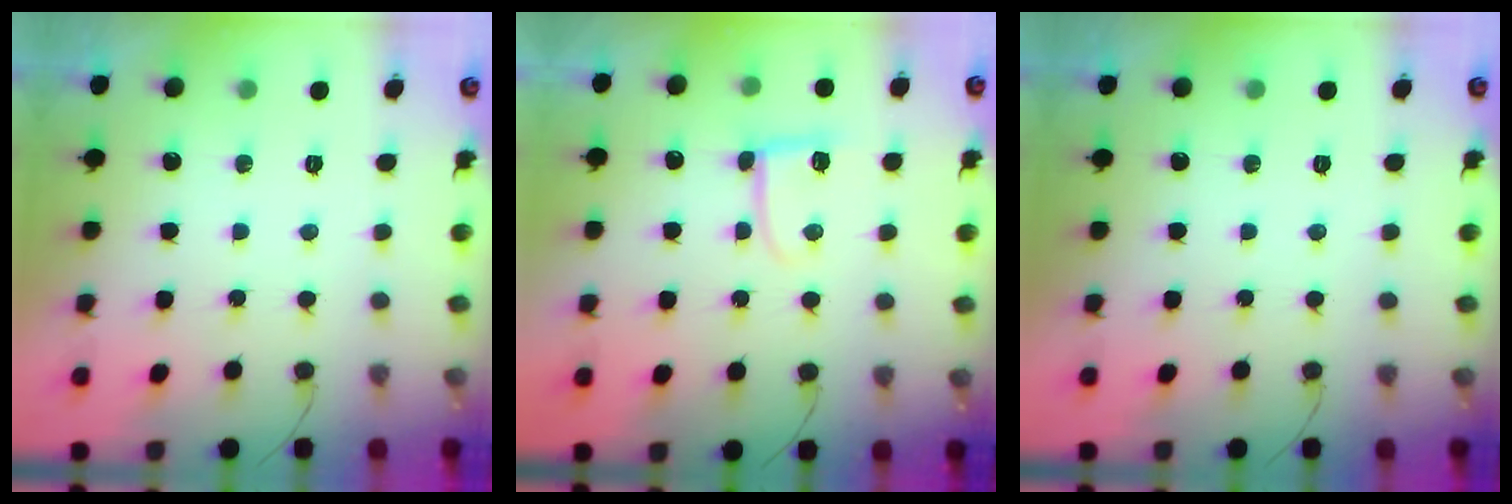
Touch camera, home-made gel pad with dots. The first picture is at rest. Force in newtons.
{"total": 5.6, "press": 5.6, "slide": 0.5}
{"total": 0.0}